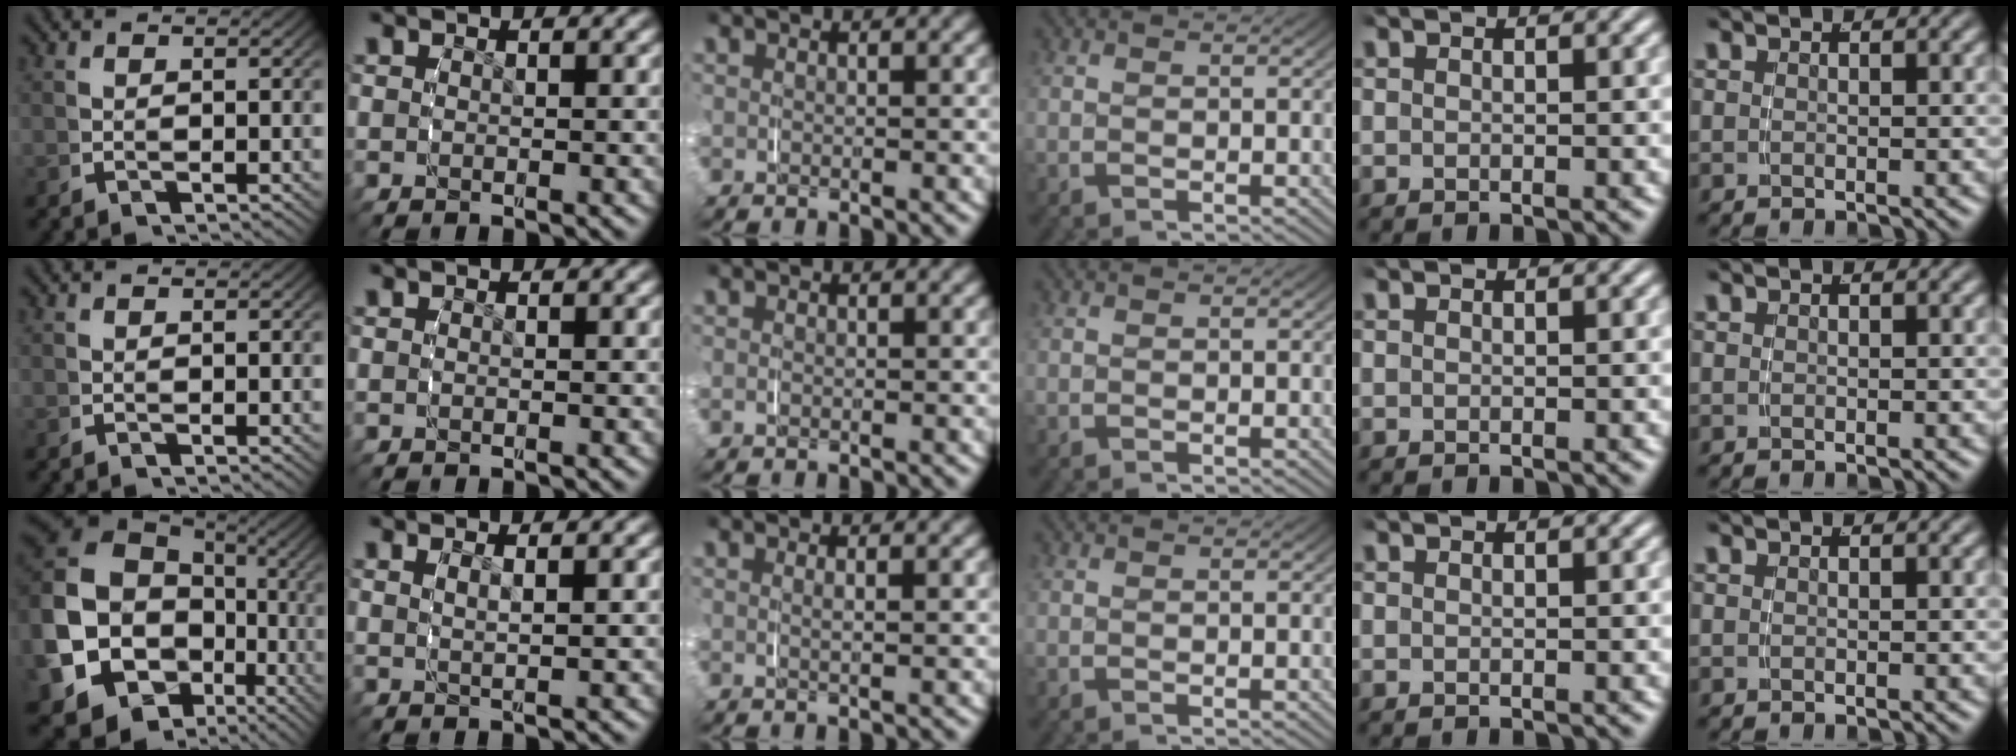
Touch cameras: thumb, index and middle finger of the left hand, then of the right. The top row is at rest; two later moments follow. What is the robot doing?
{"motion": "grasp_and_lifting", "object": "napkin"}